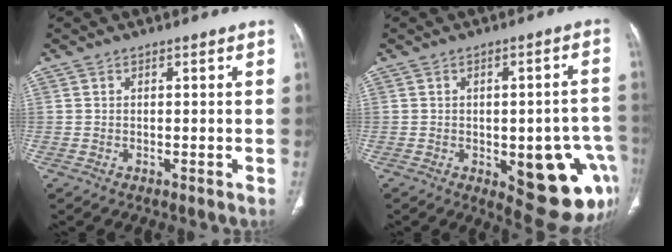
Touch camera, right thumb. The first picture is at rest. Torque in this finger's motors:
{"motor_torque": [2.17, 2.07, 1.07, -1.18, 0.35]}